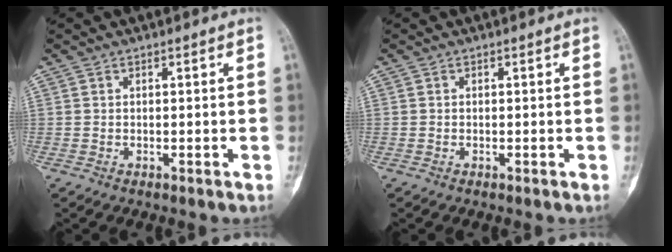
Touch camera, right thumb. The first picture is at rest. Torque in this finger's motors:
{"motor_torque": [-0.28, -0.25, -0.29, -0.33, -0.13]}